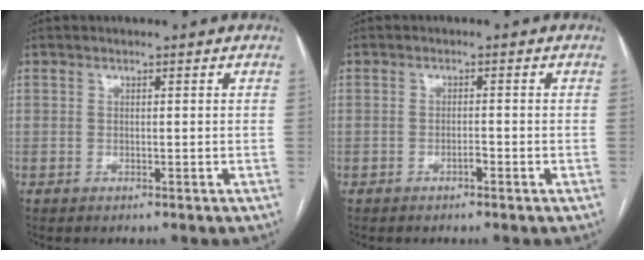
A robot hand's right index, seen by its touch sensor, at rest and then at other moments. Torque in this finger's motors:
{"motor_torque": [0.22, 0.08, 0.09, 0.04]}